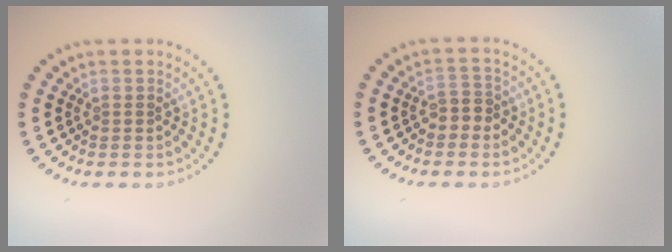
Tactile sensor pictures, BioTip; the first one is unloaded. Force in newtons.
{"total": 1.9, "press": 1.6, "slide": 1.0}